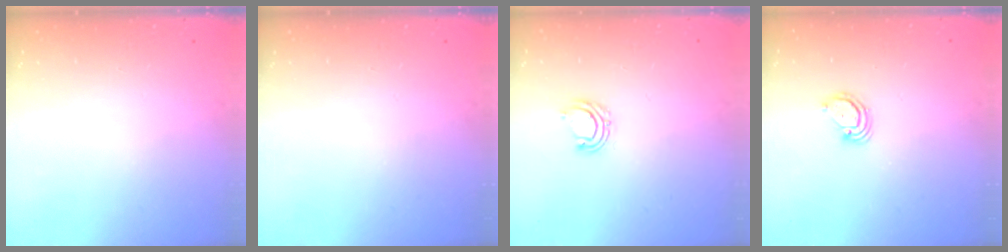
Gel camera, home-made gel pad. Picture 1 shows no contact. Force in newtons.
{"total": 0.0}
{"total": 4.7, "press": 4.7, "slide": 0.8}
{"total": 2.8, "press": 2.8, "slide": 0.3}